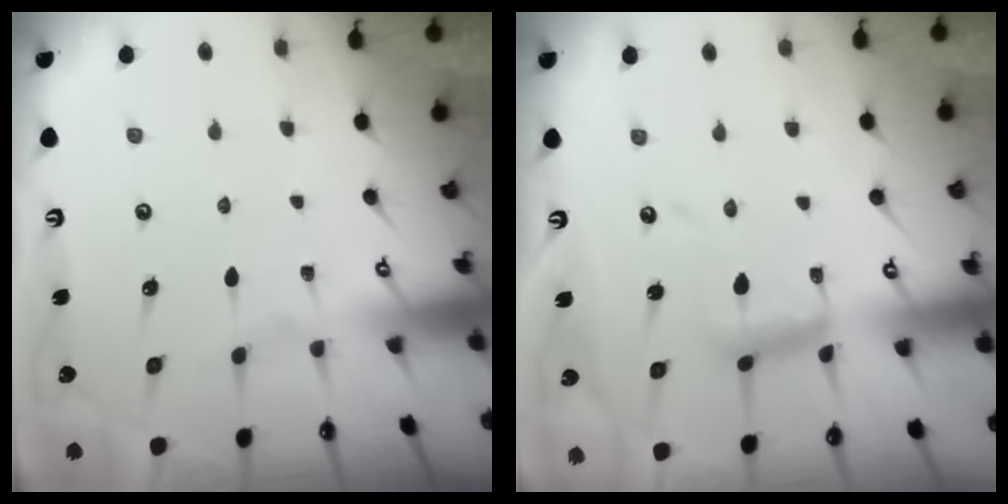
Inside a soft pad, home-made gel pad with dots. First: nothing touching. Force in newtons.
{"total": 12.6, "press": 12.5, "slide": 1.2}